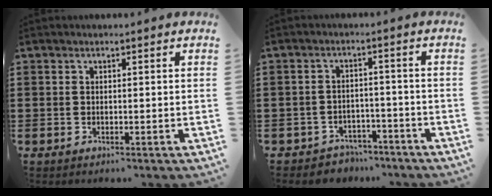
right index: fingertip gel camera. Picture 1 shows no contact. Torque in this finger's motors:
{"motor_torque": [0.58, 1.07, -0.20, -0.12]}